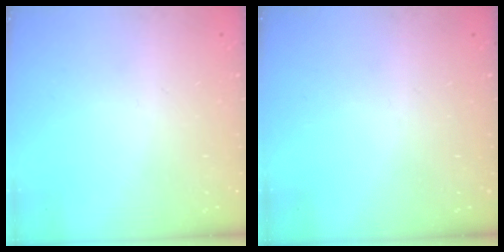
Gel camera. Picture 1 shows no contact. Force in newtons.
{"total": 0.0}